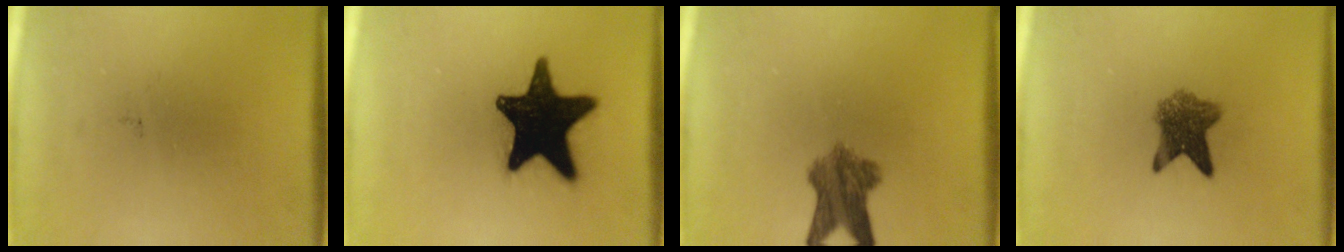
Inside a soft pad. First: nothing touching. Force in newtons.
{"total": 19.6}
{"total": 6.7}
{"total": 6.2}